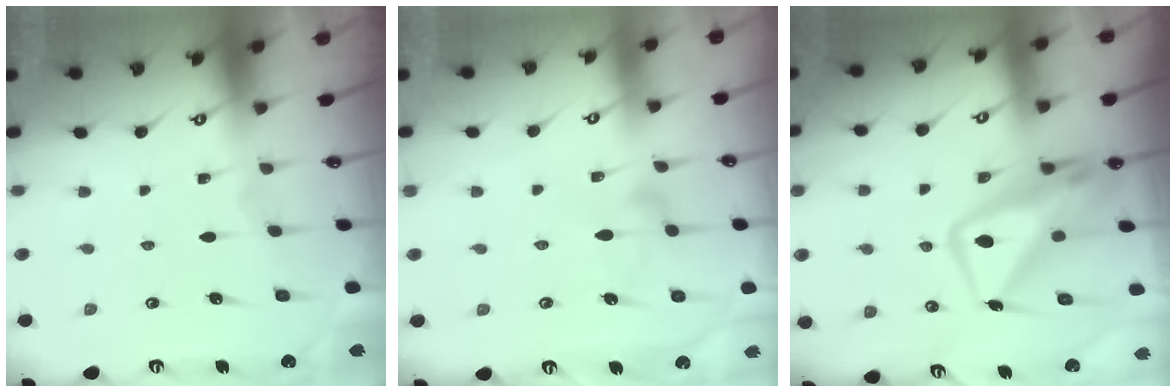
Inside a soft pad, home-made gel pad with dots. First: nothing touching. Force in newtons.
{"total": 7.8, "press": 7.7, "slide": 0.4}
{"total": 12.2, "press": 12.2, "slide": 1.1}